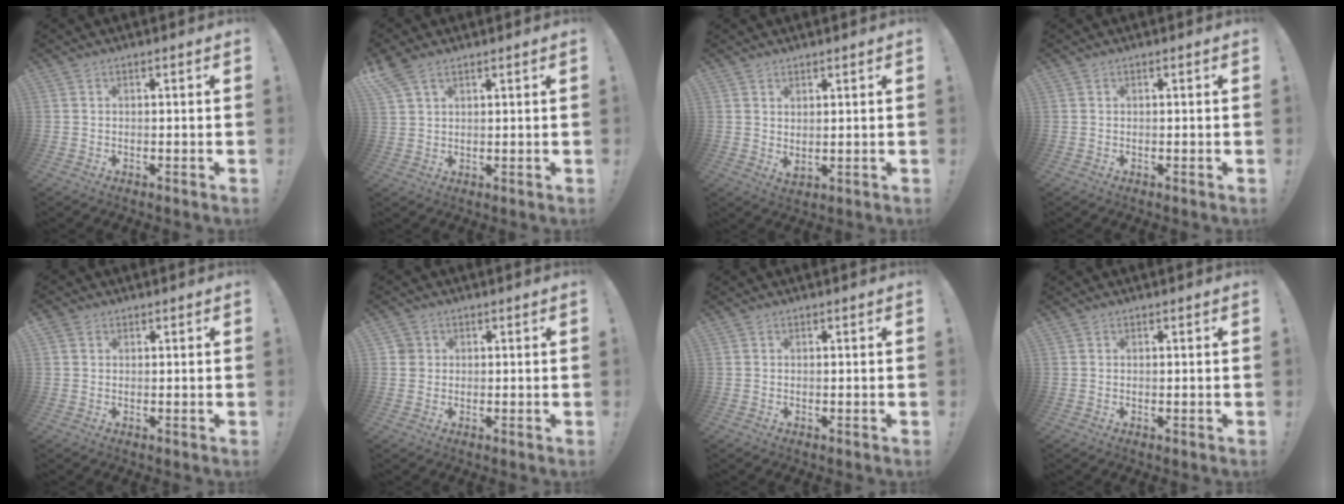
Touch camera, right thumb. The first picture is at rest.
{"total": 5.5, "force": [3.9, 2.8, 2.7], "torque": [-0.051, -0.011, 0.077]}
{"total": 2.5, "force": [2.0, 0.6, 1.3], "torque": [-0.022, -0.015, 0.038]}
{"total": 0.0}
{"total": 2.2, "force": [1.4, 1.7, 0.5], "torque": [-0.004, -0.004, 0.025]}
{"total": 2.9, "force": [0.7, 2.7, 0.5], "torque": [-0.004, 0.003, 0.015]}
{"total": 0.0}
{"total": 0.0}